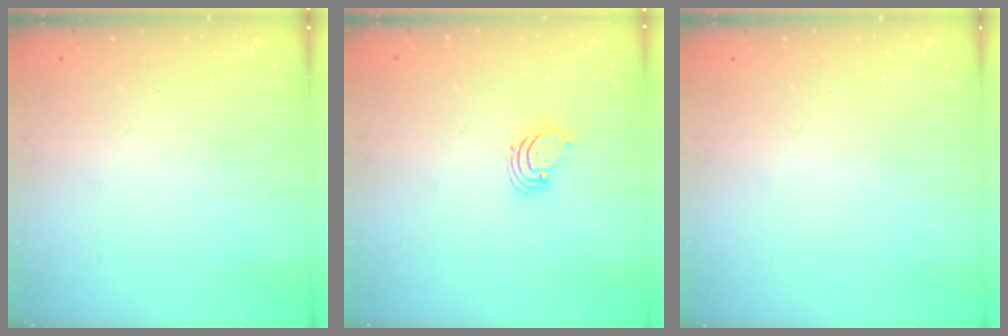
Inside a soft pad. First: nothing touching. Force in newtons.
{"total": 1.5, "press": 1.5, "slide": 0.1}
{"total": 0.0}